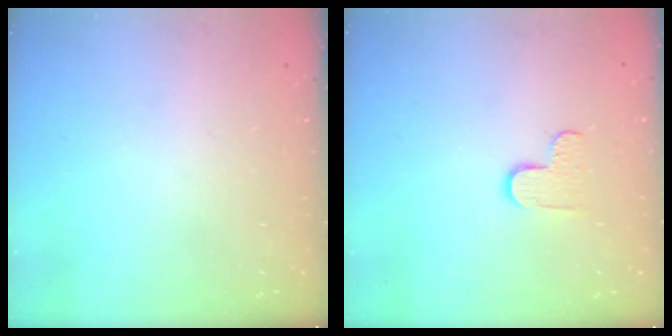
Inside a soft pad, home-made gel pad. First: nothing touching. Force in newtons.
{"total": 5.5, "press": 5.5, "slide": 0.5}